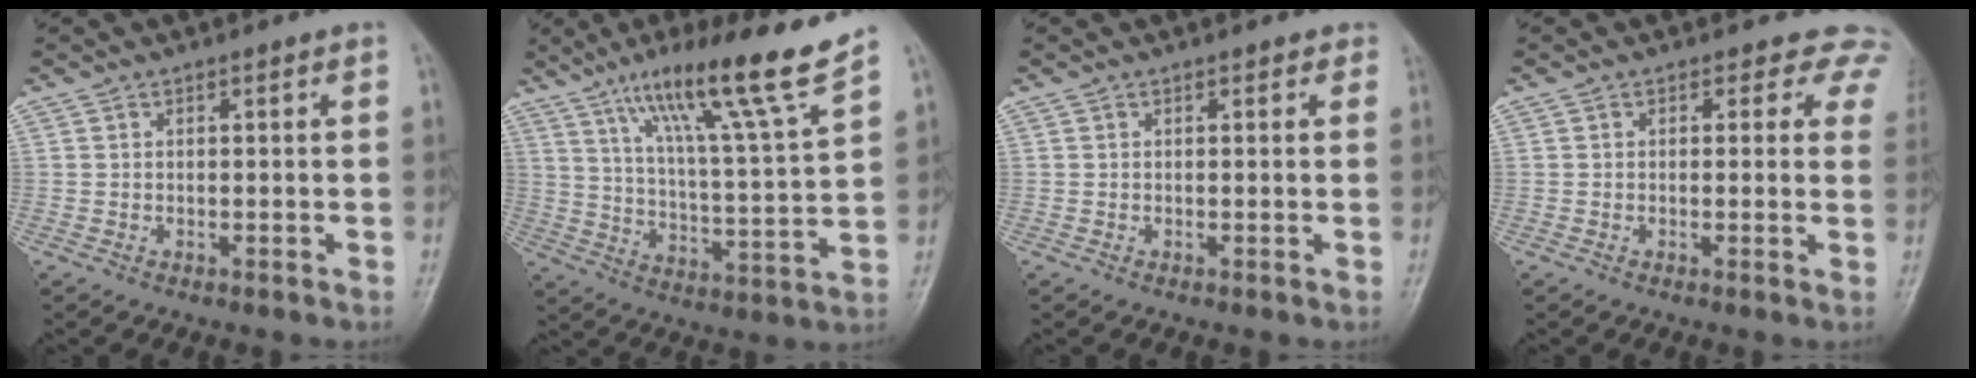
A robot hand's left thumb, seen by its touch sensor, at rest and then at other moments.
{"total": 17.6, "force": [12.3, -0.2, 12.6], "torque": [-0.189, -0.064, 0.200]}
{"total": 0.9, "force": [0.5, 0.7, 0.2], "torque": [0.010, -0.002, 0.000]}
{"total": 5.5, "force": [4.2, 3.4, 0.9], "torque": [0.033, -0.012, 0.017]}